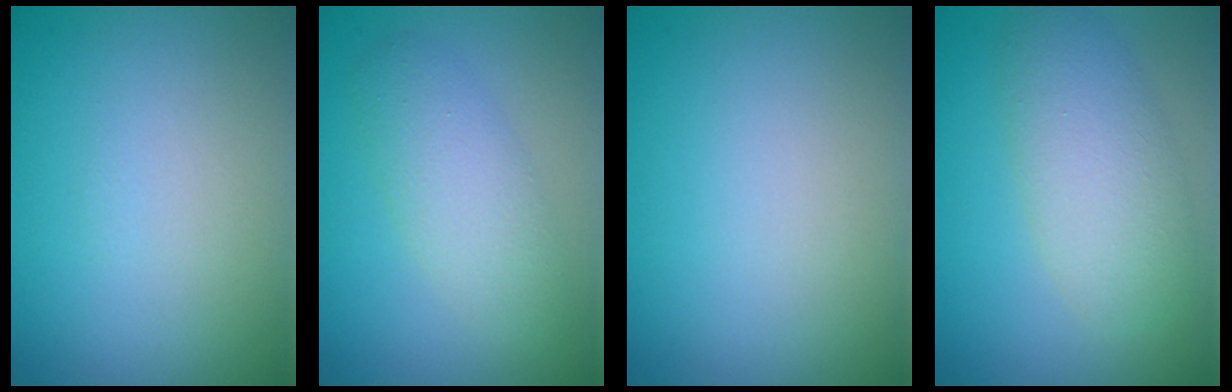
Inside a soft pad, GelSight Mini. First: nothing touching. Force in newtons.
{"total": 3.5, "press": 3.5, "slide": 0.1}
{"total": 0.0}
{"total": 4.8, "press": 4.8, "slide": 0.2}